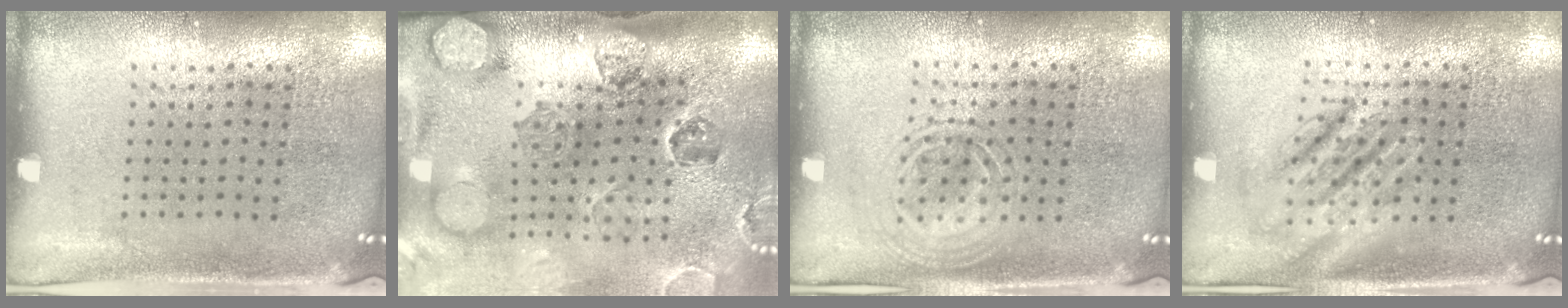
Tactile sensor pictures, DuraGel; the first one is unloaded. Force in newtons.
{"total": 3.1, "press": 2.8, "slide": 1.3}
{"total": 1.2, "press": 1.2, "slide": 0.1}
{"total": 2.5, "press": 2.5, "slide": 0.3}